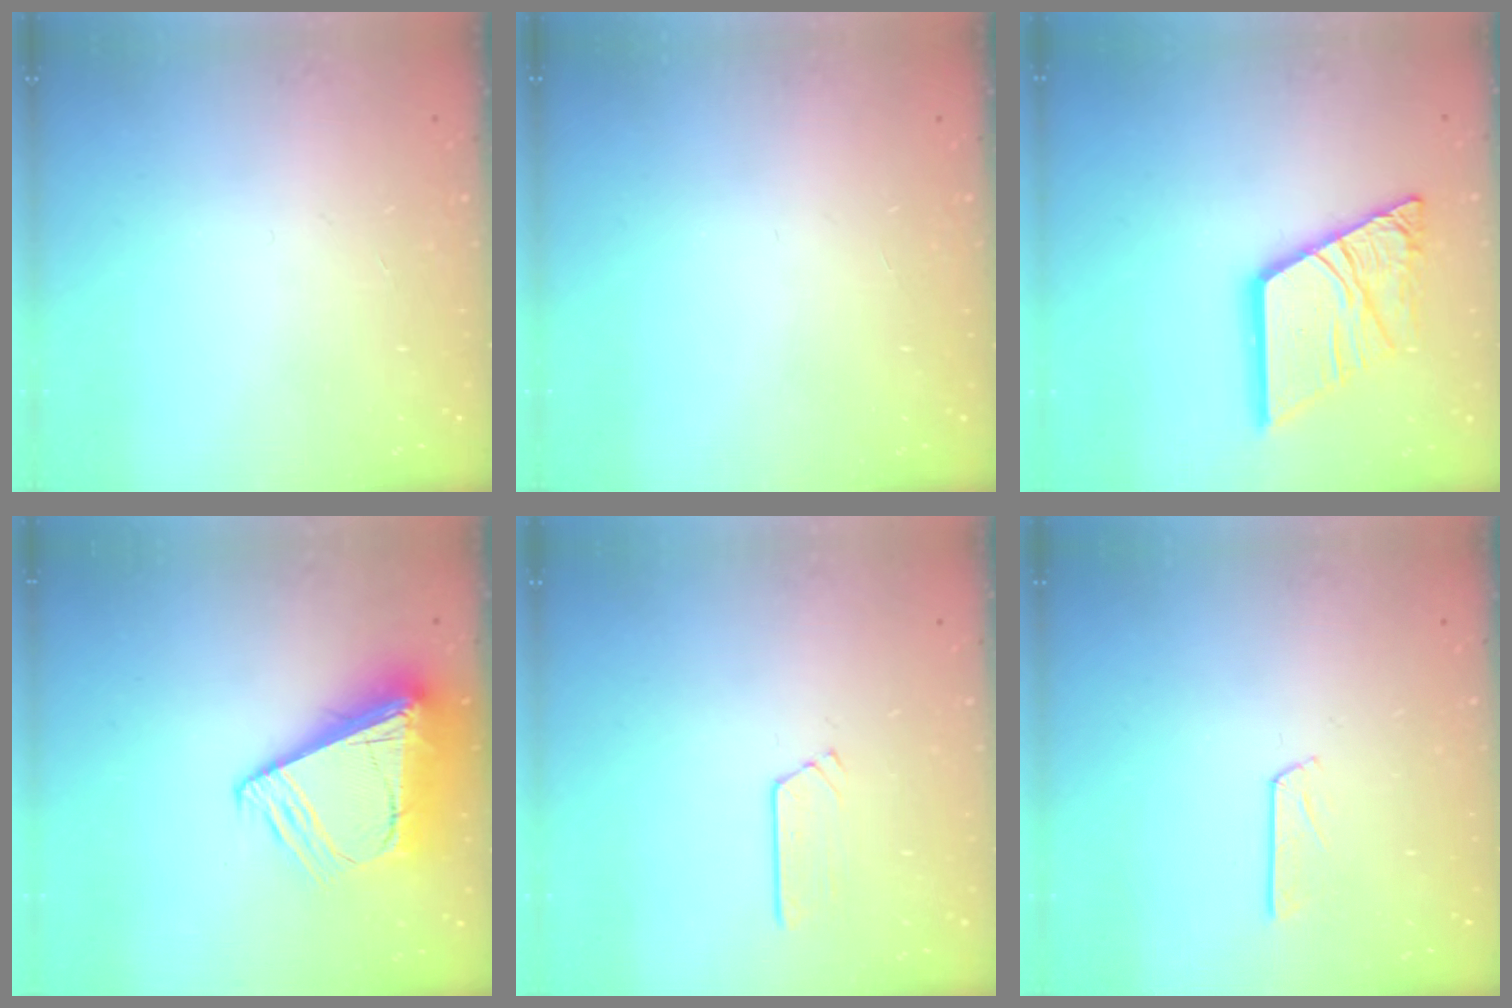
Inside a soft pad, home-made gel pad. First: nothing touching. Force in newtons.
{"total": 0.0}
{"total": 18.0, "press": 17.9, "slide": 1.9}
{"total": 14.3, "press": 14.1, "slide": 1.9}
{"total": 2.8, "press": 2.8, "slide": 0.3}
{"total": 3.6, "press": 3.5, "slide": 0.4}